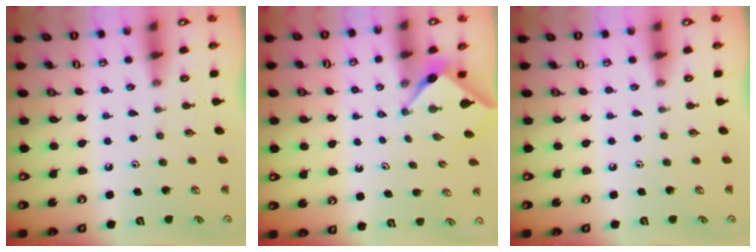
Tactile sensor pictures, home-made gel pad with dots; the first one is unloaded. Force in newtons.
{"total": 3.0, "press": 3.0, "slide": 0.4}
{"total": 0.0}